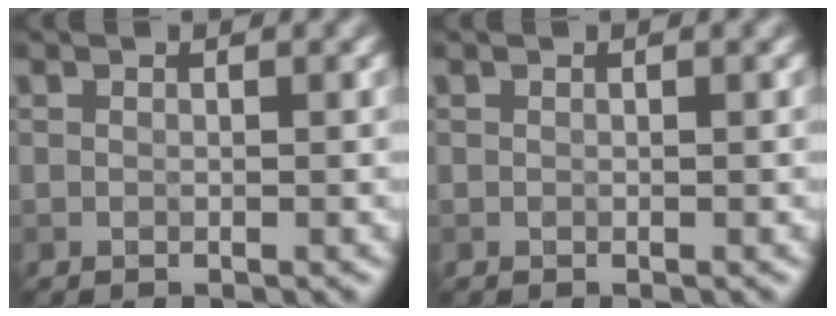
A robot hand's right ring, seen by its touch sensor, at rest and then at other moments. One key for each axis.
{"total": 0.0}